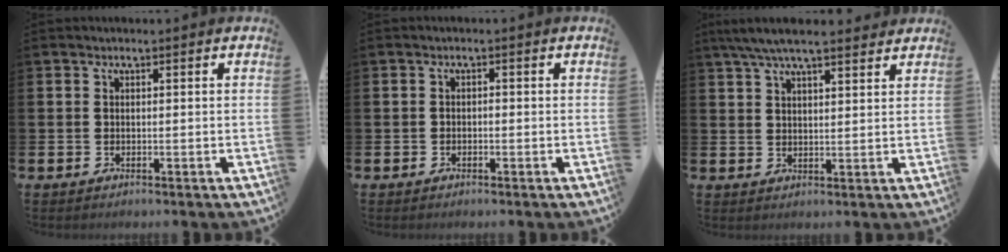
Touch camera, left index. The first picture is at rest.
{"total": 0.7, "force": [-0.5, 0.5, 0.3], "torque": [-0.011, 0.002, -0.010]}
{"total": 6.3, "force": [5.6, 1.1, 2.8], "torque": [-0.064, -0.013, 0.102]}